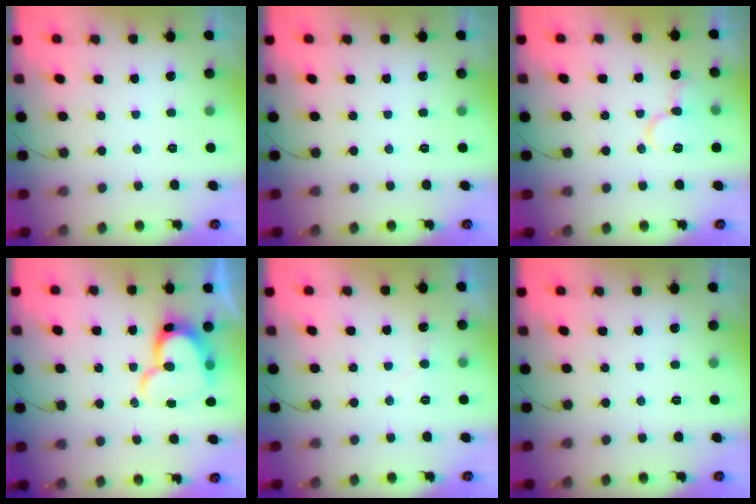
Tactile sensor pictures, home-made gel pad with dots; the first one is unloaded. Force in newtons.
{"total": 0.0}
{"total": 10.2, "press": 10.1, "slide": 1.3}
{"total": 14.5, "press": 14.4, "slide": 1.3}
{"total": 5.1, "press": 5.0, "slide": 0.5}
{"total": 0.0}